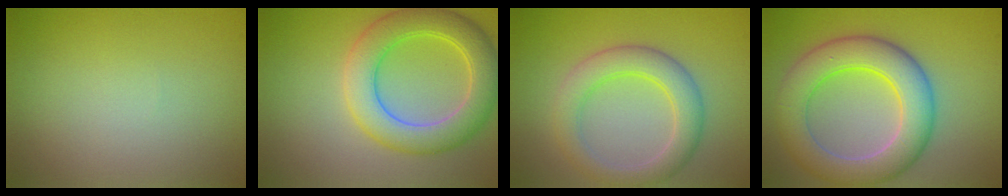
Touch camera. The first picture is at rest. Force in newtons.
{"total": 6.3, "press": 6.3, "slide": 0.4}
{"total": 4.5, "press": 4.5, "slide": 0.1}
{"total": 7.7, "press": 7.7, "slide": 0.2}